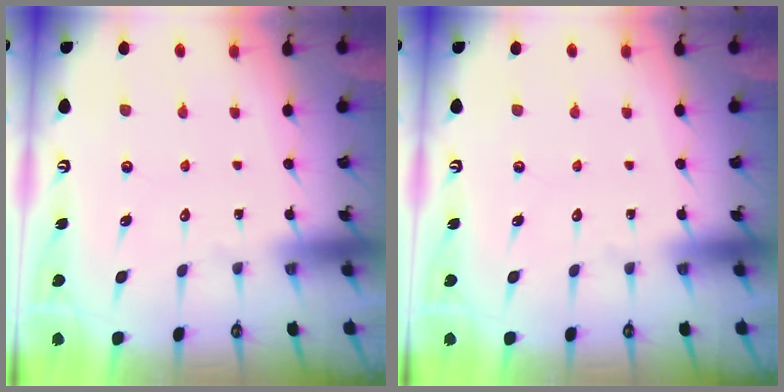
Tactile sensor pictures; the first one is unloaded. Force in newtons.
{"total": 0.0}